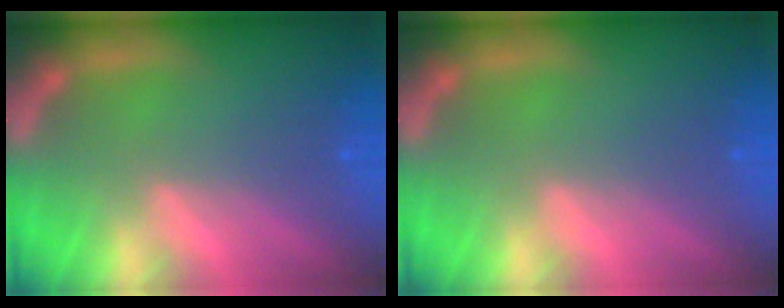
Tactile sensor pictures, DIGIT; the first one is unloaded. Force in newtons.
{"total": 0.0}